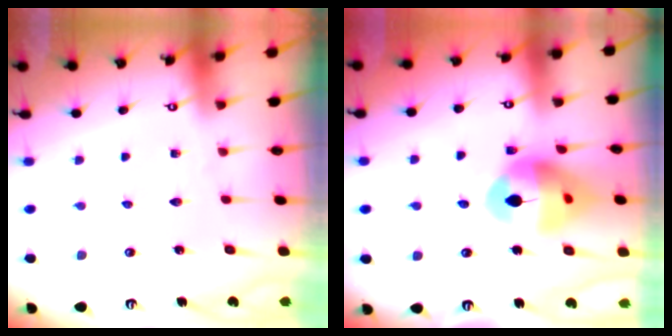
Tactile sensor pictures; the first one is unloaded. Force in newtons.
{"total": 14.0, "press": 13.9, "slide": 1.8}